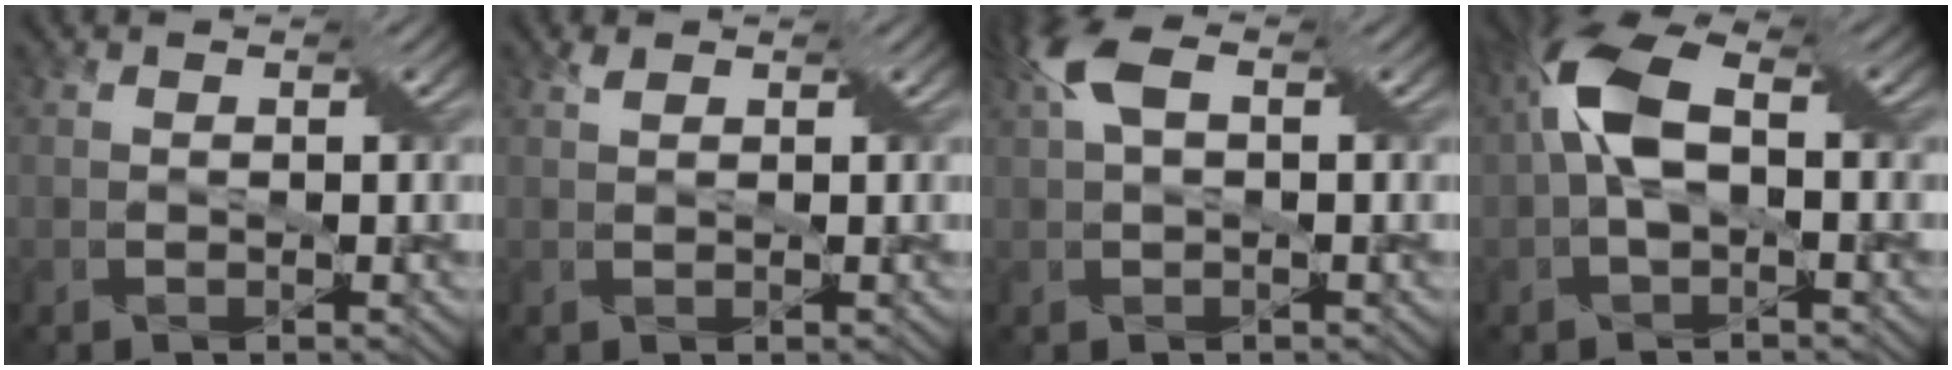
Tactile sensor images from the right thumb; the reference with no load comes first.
{"total": 0.9, "force": [0.7, 0.3, 0.5], "torque": [-0.015, 0.004, 0.013]}
{"total": 5.6, "force": [1.5, 2.4, 4.9], "torque": [-0.109, 0.020, 0.023]}
{"total": 8.5, "force": [0.5, 4.4, 7.2], "torque": [-0.160, 0.024, 0.000]}